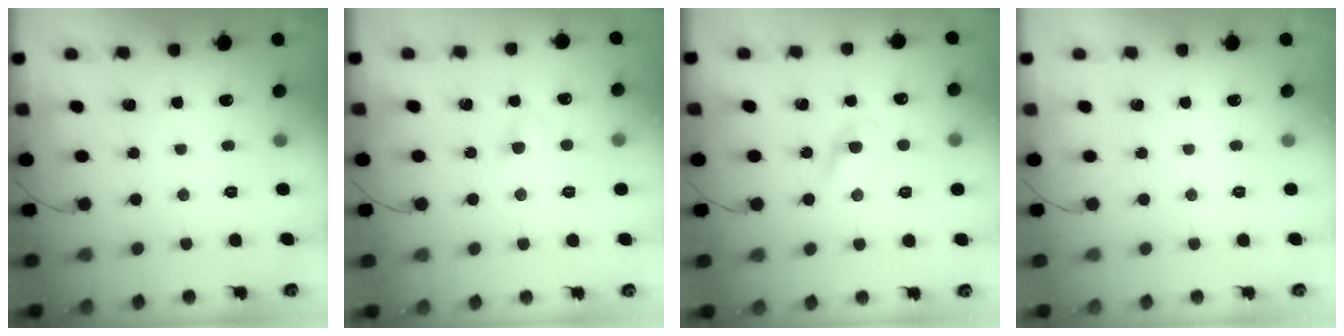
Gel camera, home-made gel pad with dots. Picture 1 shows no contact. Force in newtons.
{"total": 3.0, "press": 2.9, "slide": 1.0}
{"total": 2.9, "press": 2.6, "slide": 1.3}
{"total": 0.0}